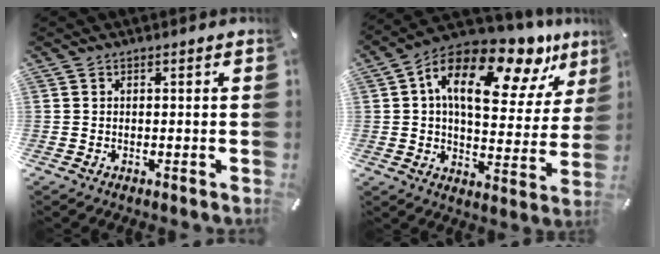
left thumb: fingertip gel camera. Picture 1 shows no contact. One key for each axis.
{"total": 20.0, "fx": 11.0, "fy": 9.7, "fz": 13.5, "tx": -0.221, "ty": -0.066, "tz": 0.183}